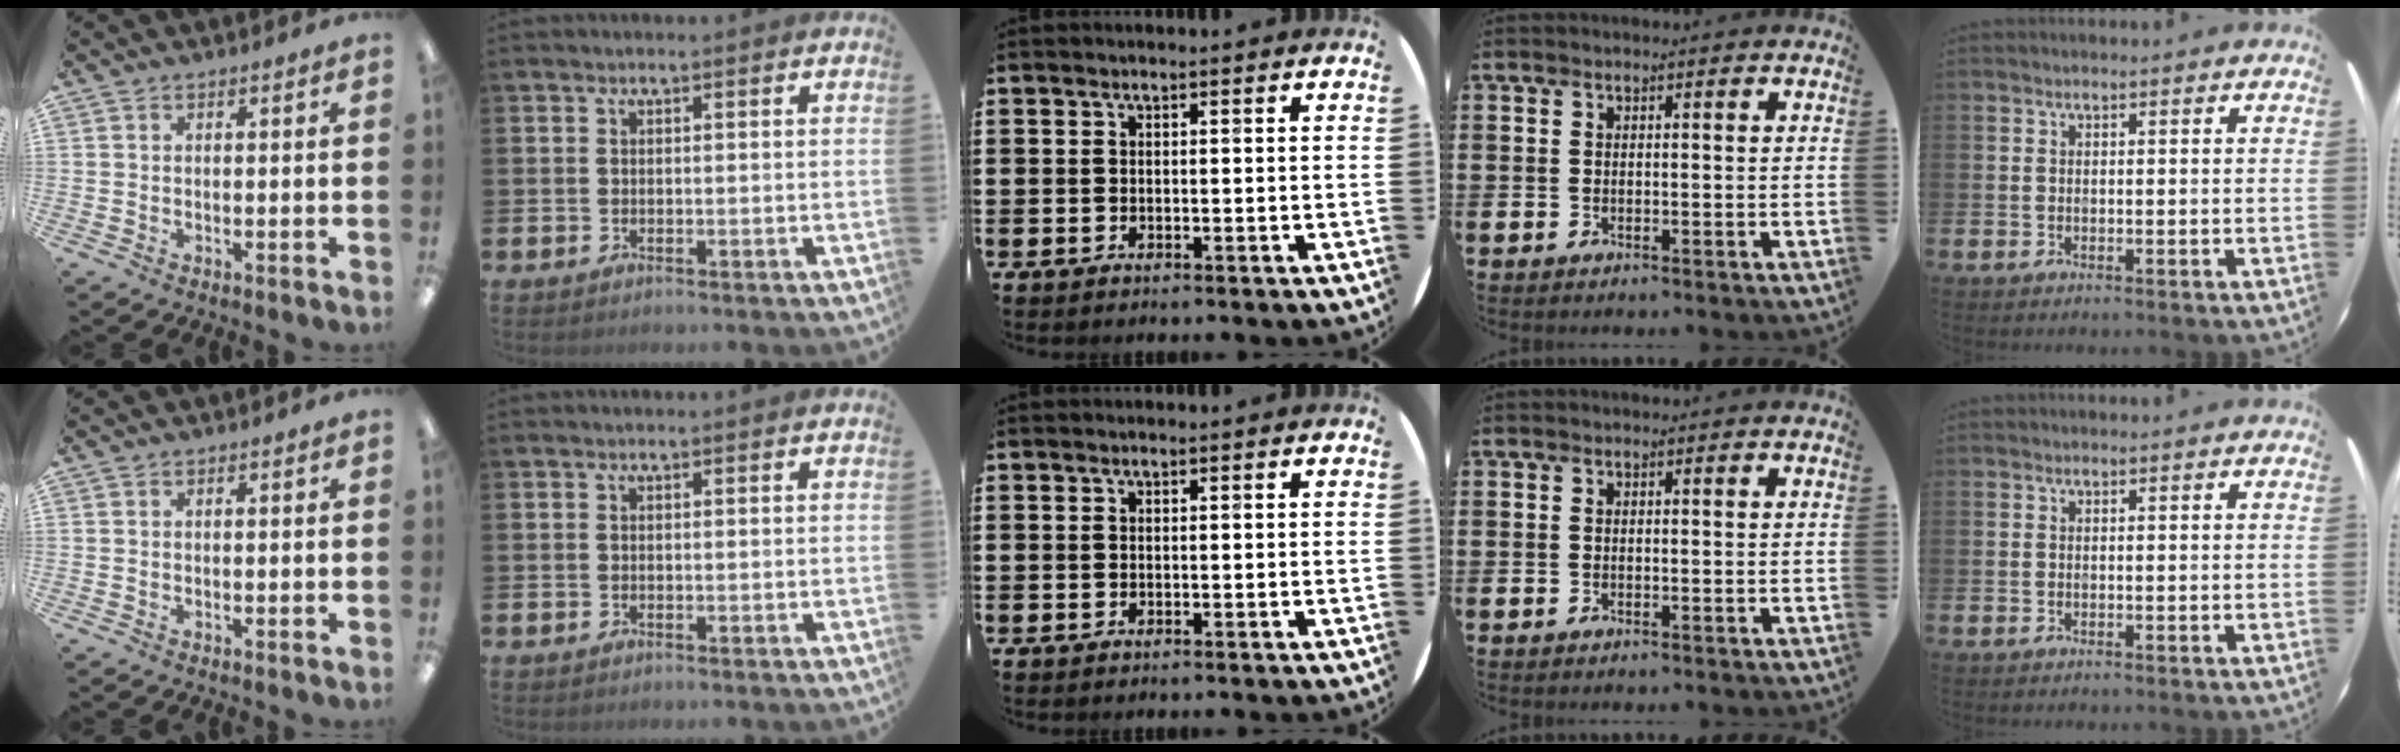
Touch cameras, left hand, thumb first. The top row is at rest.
{}